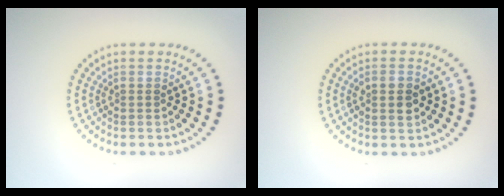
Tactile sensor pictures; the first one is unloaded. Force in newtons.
{"total": 2.0, "press": 2.0, "slide": 0.3}